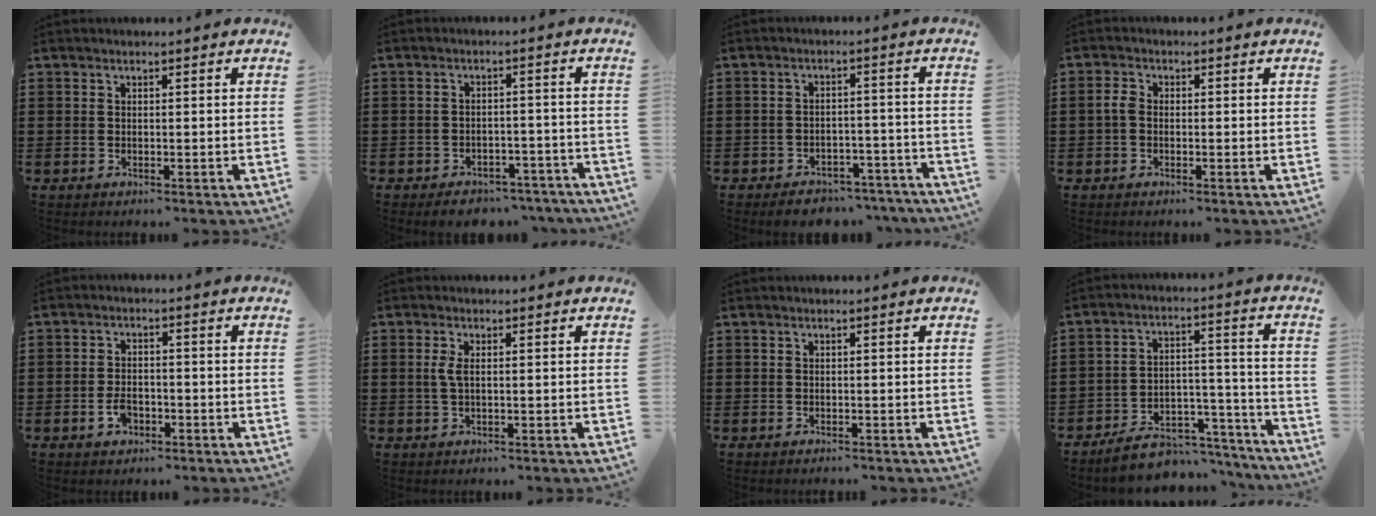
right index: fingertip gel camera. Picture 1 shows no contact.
{"total": 3.5, "force": [-3.4, 0.8, 0.7], "torque": [-0.012, 0.007, -0.068]}
{"total": 3.9, "force": [-3.7, 0.8, 0.8], "torque": [-0.013, 0.009, -0.075]}
{"total": 2.1, "force": [-0.4, 1.4, 1.5], "torque": [-0.047, -0.004, -0.012]}
{"total": 3.0, "force": [-1.4, 1.8, 1.9], "torque": [-0.038, 0.001, -0.027]}
{"total": 2.2, "force": [0.2, 0.7, 2.0], "torque": [-0.047, 0.000, 0.000]}
{"total": 0.0}
{"total": 7.2, "force": [-6.1, 3.0, 2.4], "torque": [-0.041, 0.021, -0.113]}